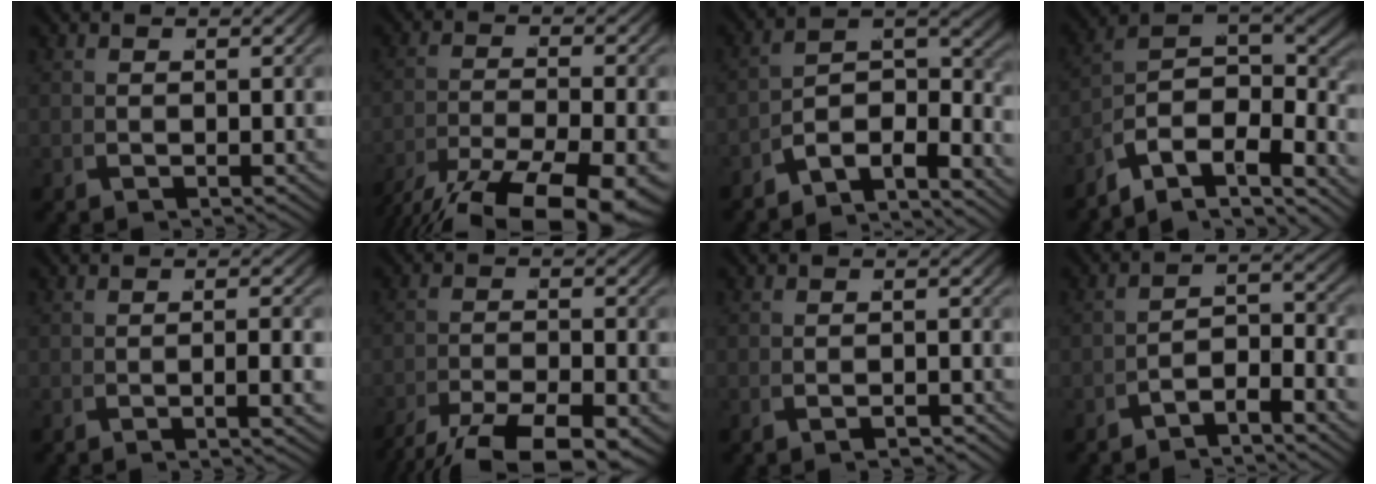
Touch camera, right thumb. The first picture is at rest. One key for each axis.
{"total": 9.9, "fx": -6.1, "fy": 4.0, "fz": 6.6, "tx": -0.116, "ty": -0.033, "tz": -0.082}
{"total": 7.9, "fx": -3.0, "fy": 4.7, "fz": 5.7, "tx": -0.103, "ty": -0.022, "tz": -0.055}
{"total": 13.3, "fx": -3.0, "fy": 9.2, "fz": 9.1, "tx": -0.204, "ty": -0.047, "tz": -0.034}
{"total": 1.7, "fx": -0.7, "fy": -0.8, "fz": 1.3, "tx": -0.019, "ty": 0.011, "tz": -0.019}
{"total": 6.9, "fx": -5.1, "fy": 2.4, "fz": 4.1, "tx": -0.065, "ty": -0.015, "tz": -0.081}
{"total": 1.5, "fx": -1.5, "fy": -0.3, "fz": 0.0, "tx": -0.001, "ty": 0.001, "tz": -0.030}
{"total": 3.7, "fx": -2.5, "fy": 1.3, "fz": 2.4, "tx": -0.029, "ty": 0.001, "tz": -0.054}